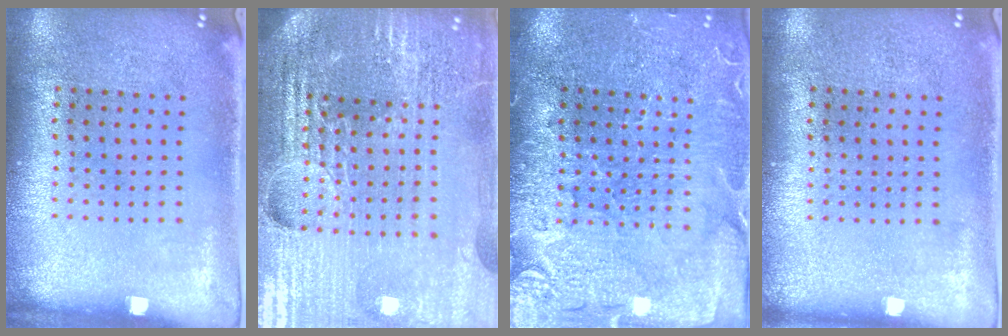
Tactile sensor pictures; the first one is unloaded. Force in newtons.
{"total": 6.0, "press": 5.4, "slide": 2.6}
{"total": 3.6, "press": 3.5, "slide": 1.1}
{"total": 0.0}